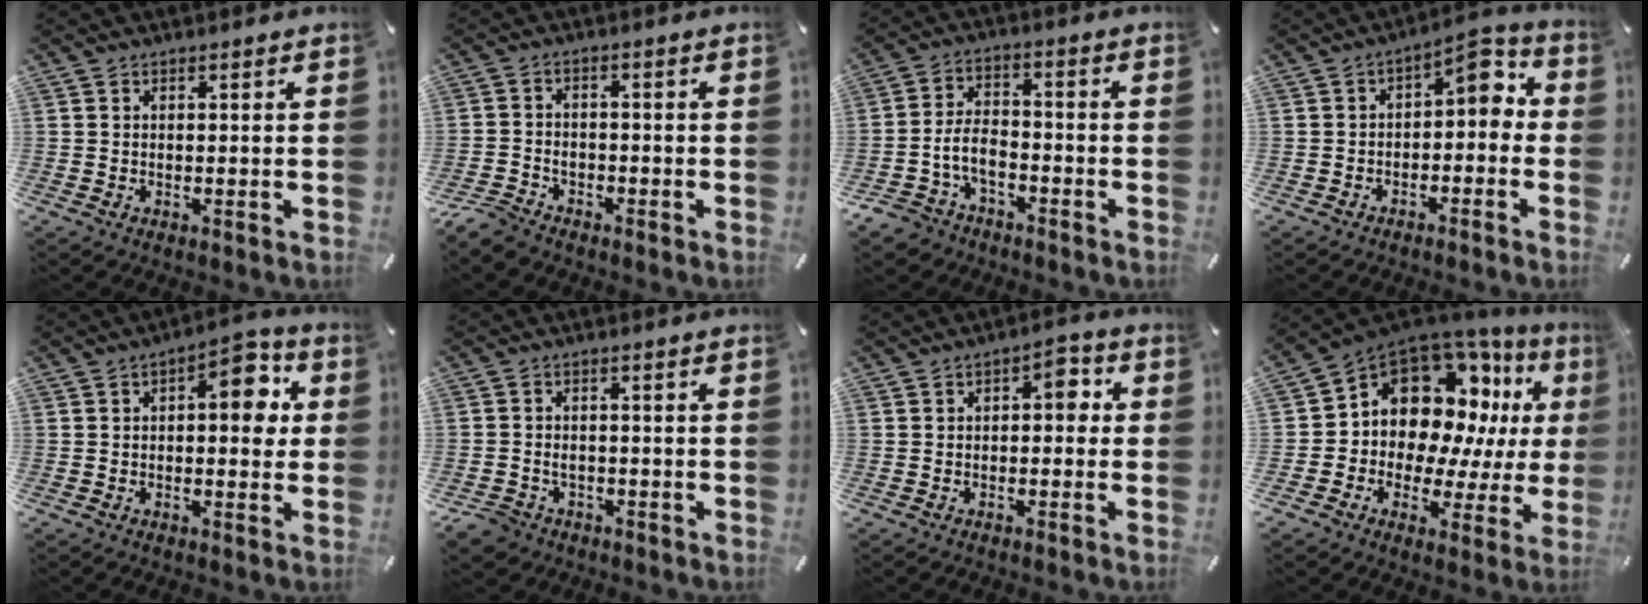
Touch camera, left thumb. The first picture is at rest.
{"total": 4.6, "force": [-3.8, 2.2, 1.4], "torque": [-0.047, 0.013, -0.079]}
{"total": 7.5, "force": [-3.6, 5.0, 4.3], "torque": [-0.097, 0.008, -0.069]}
{"total": 5.6, "force": [0.4, 3.3, 4.4], "torque": [-0.060, -0.013, -0.006]}
{"total": 9.1, "force": [1.5, 4.5, 7.7], "torque": [-0.084, -0.012, 0.012]}
{"total": 4.2, "force": [-2.4, 3.2, 1.3], "torque": [-0.040, 0.006, -0.048]}
{"total": 4.3, "force": [-0.3, 2.5, 3.5], "torque": [-0.047, 0.007, -0.017]}
{"total": 13.6, "force": [6.0, 10.3, 6.6], "torque": [-0.119, -0.068, 0.112]}